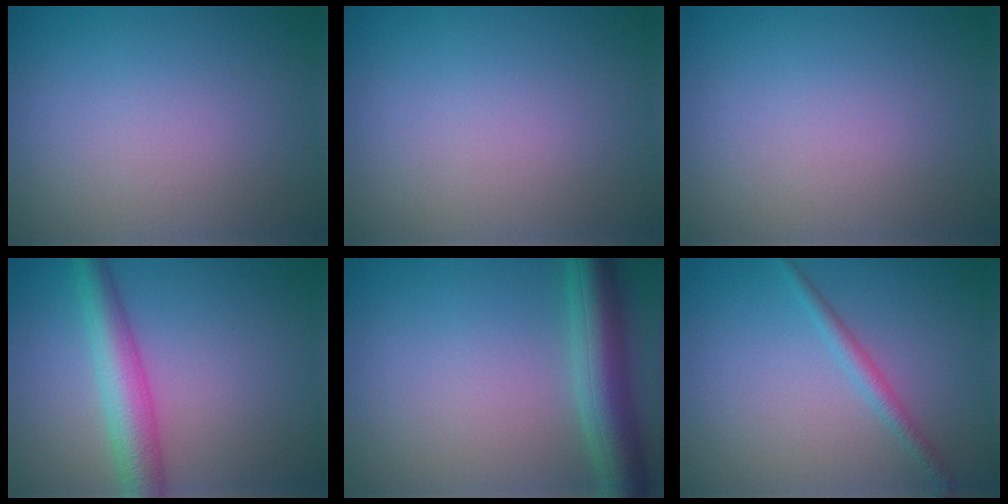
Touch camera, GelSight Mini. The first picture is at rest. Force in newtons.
{"total": 0.0}
{"total": 0.0}
{"total": 4.7, "press": 4.7, "slide": 0.1}
{"total": 5.8, "press": 5.8, "slide": 0.2}
{"total": 1.7, "press": 1.7, "slide": 0.0}